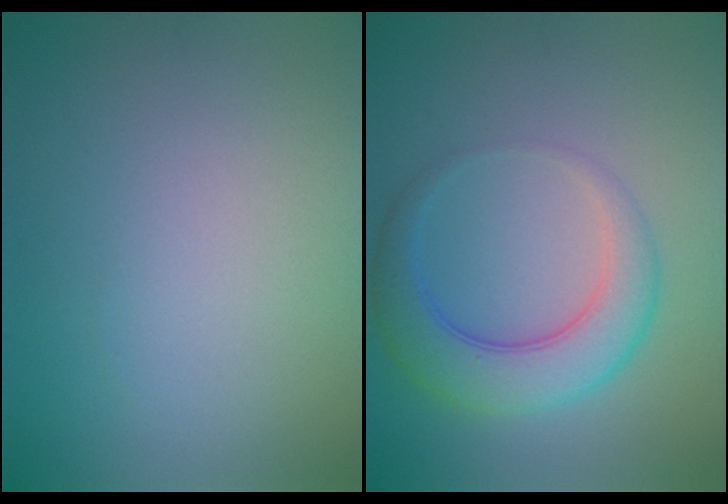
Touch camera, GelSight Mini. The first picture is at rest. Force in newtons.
{"total": 5.1, "press": 5.1, "slide": 0.1}